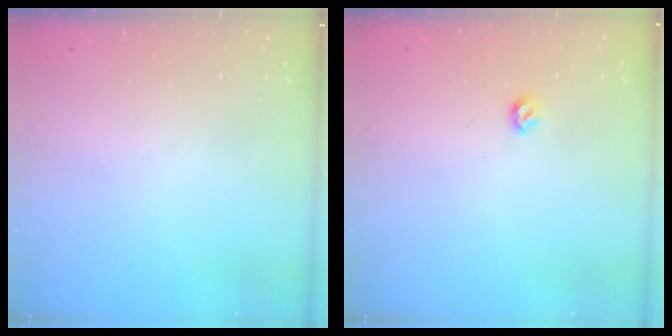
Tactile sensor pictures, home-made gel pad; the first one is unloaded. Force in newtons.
{"total": 5.3, "press": 5.3, "slide": 0.7}